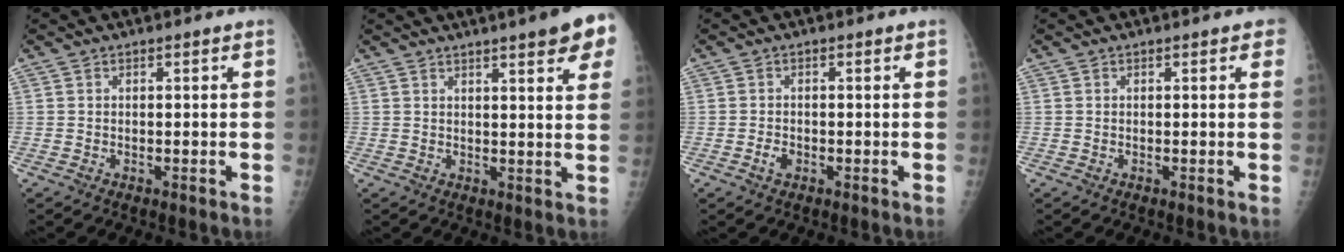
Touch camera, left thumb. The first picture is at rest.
{"total": 11.0, "force": [6.5, 1.9, 8.6], "torque": [-0.087, -0.016, 0.071]}
{"total": 1.7, "force": [-0.7, 1.2, 1.0], "torque": [-0.017, 0.002, -0.013]}
{"total": 1.6, "force": [0.8, 0.7, 1.1], "torque": [0.001, 0.001, 0.004]}